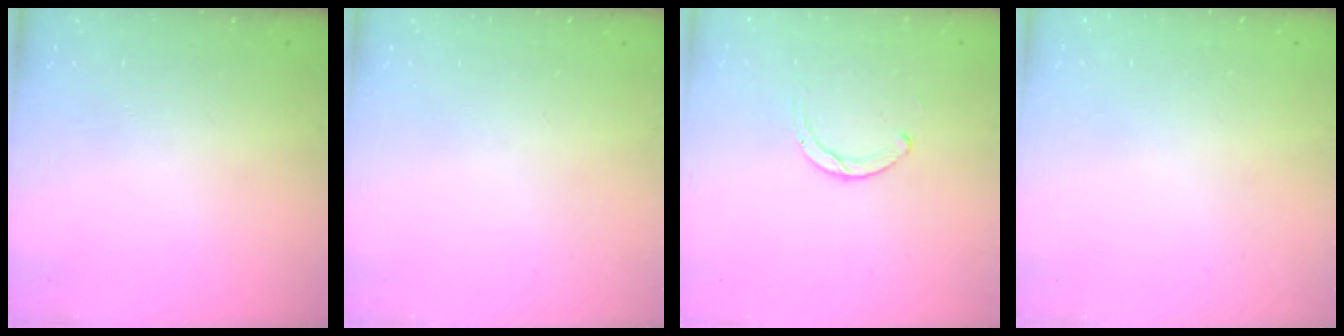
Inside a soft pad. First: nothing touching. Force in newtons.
{"total": 0.0}
{"total": 1.8, "press": 1.8, "slide": 0.2}
{"total": 2.6, "press": 2.6, "slide": 0.2}